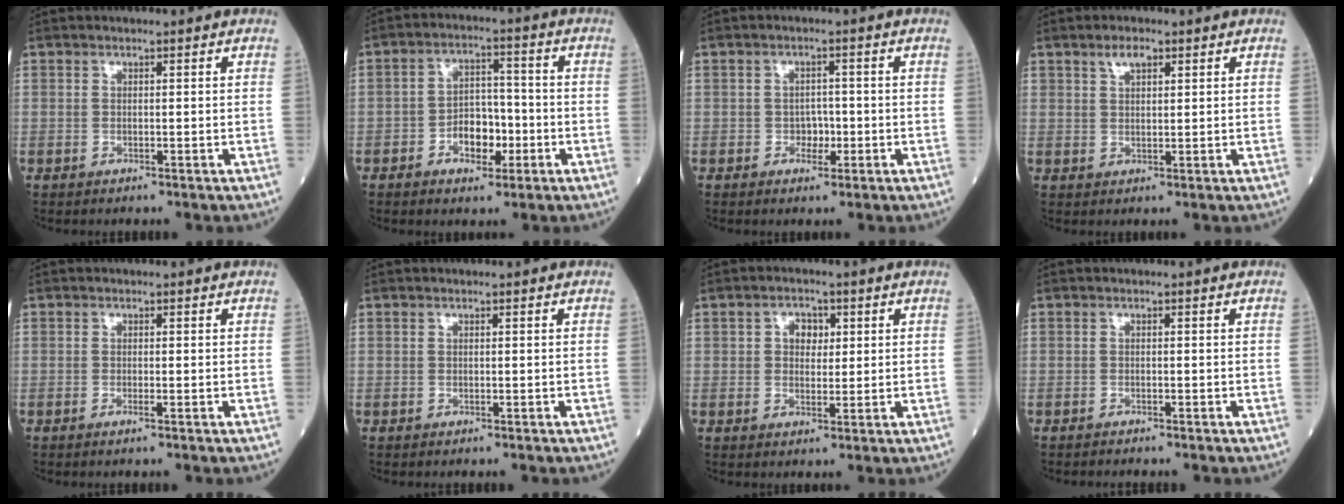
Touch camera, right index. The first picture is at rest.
{"total": 6.5, "force": [-2.4, 3.7, 4.8], "torque": [-0.079, 0.013, -0.039]}
{"total": 2.5, "force": [-0.8, 1.8, 1.6], "torque": [-0.017, 0.006, -0.011]}
{"total": 2.7, "force": [1.7, 1.1, 1.8], "torque": [-0.036, 0.005, 0.033]}
{"total": 0.8, "force": [-0.4, -0.1, 0.6], "torque": [-0.011, 0.000, -0.008]}
{"total": 0.0}
{"total": 3.3, "force": [1.0, 2.3, 2.2], "torque": [-0.032, 0.008, 0.015]}
{"total": 0.9, "force": [-0.8, 0.0, 0.1], "torque": [-0.006, -0.002, -0.011]}